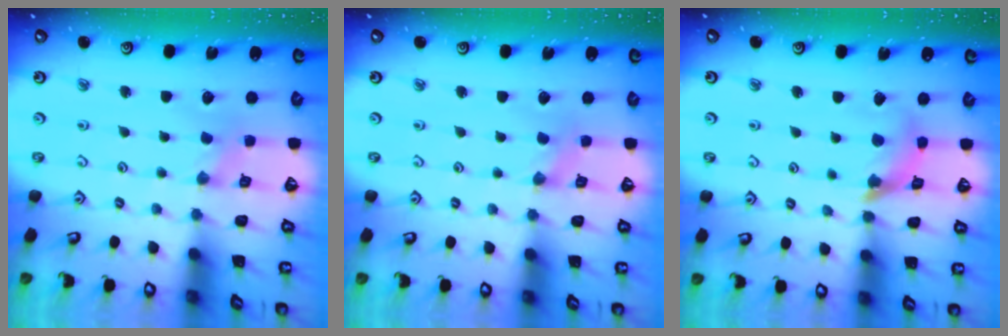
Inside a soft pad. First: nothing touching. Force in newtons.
{"total": 0.0}
{"total": 9.3, "press": 9.2, "slide": 0.9}